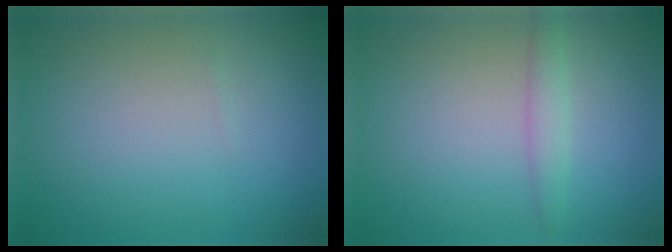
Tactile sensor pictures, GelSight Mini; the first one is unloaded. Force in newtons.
{"total": 1.5, "press": 1.5, "slide": 0.0}